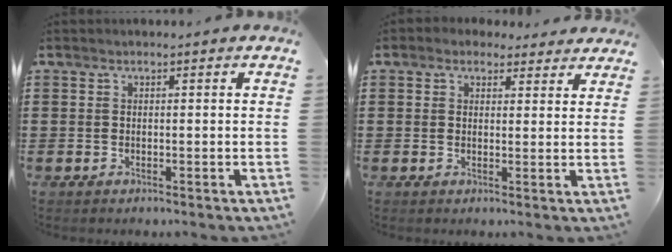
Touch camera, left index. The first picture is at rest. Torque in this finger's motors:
{"motor_torque": [2.14, 0.00, 0.66, 0.05]}